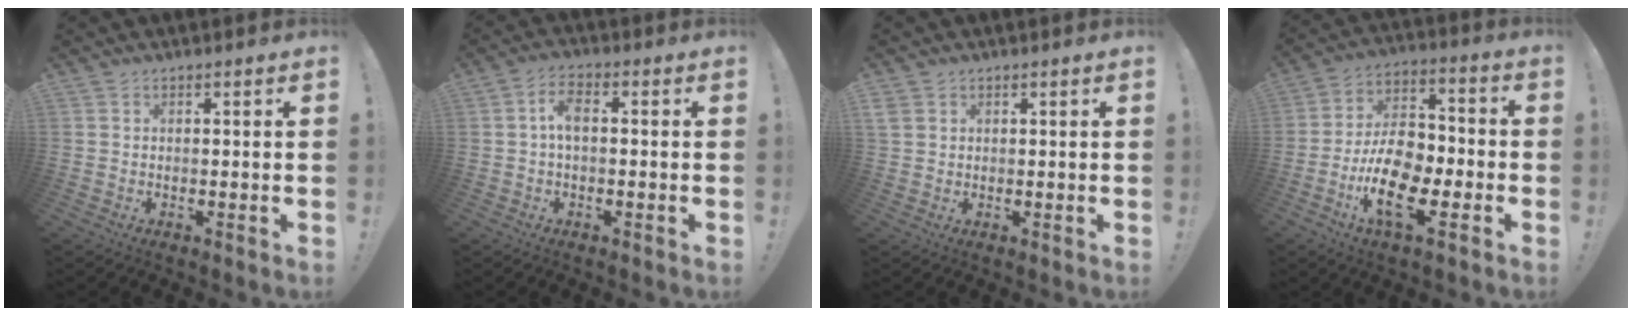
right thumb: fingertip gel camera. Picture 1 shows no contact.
{"total": 5.2, "force": [0.2, 2.6, 4.5], "torque": [-0.088, 0.010, 0.003]}
{"total": 3.0, "force": [1.5, 2.5, 0.9], "torque": [-0.013, -0.003, 0.030]}
{"total": 17.1, "force": [-6.7, 9.1, 12.9], "torque": [-0.242, 0.032, -0.110]}